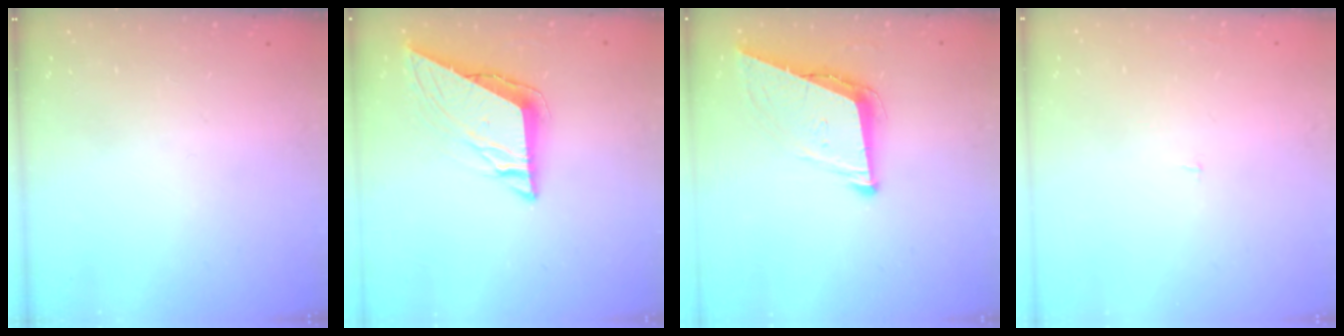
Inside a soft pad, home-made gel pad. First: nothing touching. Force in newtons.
{"total": 8.7, "press": 8.6, "slide": 0.7}
{"total": 9.3, "press": 8.9, "slide": 2.7}
{"total": 1.2, "press": 1.2, "slide": 0.1}